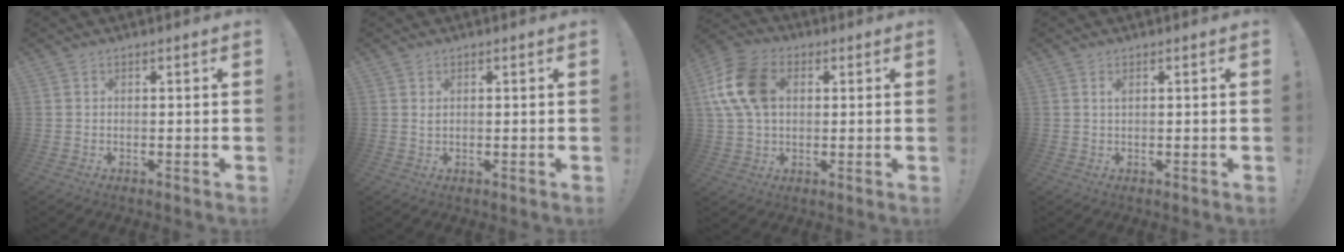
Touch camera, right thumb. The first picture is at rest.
{"total": 0.8, "force": [0.5, 0.3, 0.6], "torque": [-0.014, 0.001, 0.009]}
{"total": 15.4, "force": [3.0, 10.8, 10.6], "torque": [-0.195, 0.009, 0.060]}
{"total": 1.0, "force": [0.5, 0.1, 0.8], "torque": [-0.011, -0.002, 0.006]}